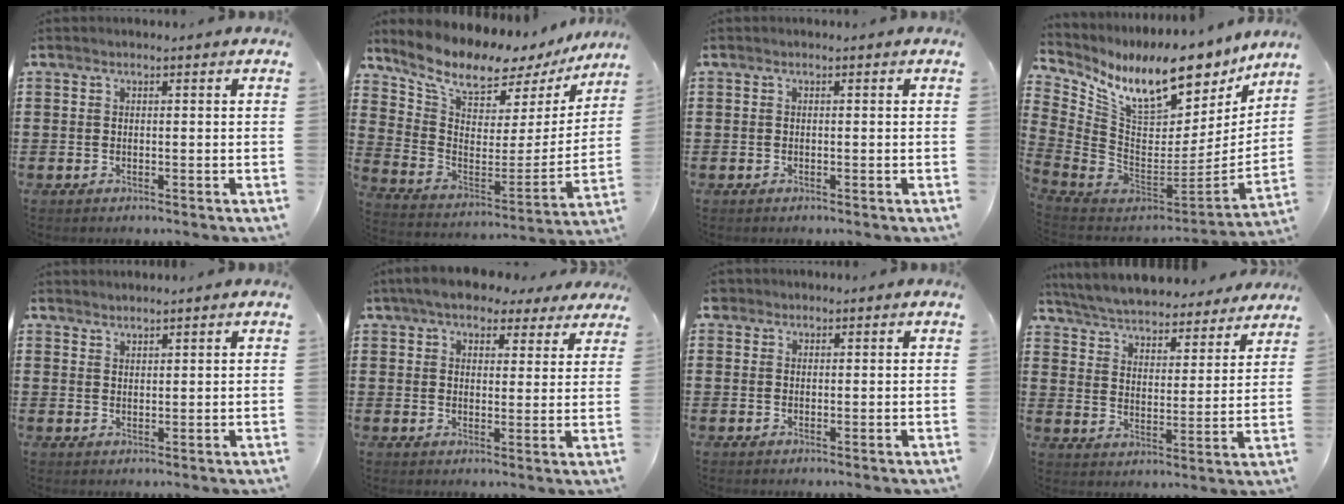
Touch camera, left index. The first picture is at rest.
{"total": 9.5, "force": [8.3, 2.6, 3.9], "torque": [-0.104, -0.065, 0.140]}
{"total": 0.0}
{"total": 13.0, "force": [9.4, 4.6, 7.7], "torque": [-0.157, -0.080, 0.161]}
{"total": 1.7, "force": [1.7, -0.1, -0.2], "torque": [0.002, 0.000, 0.034]}
{"total": 6.3, "force": [5.4, 2.3, 2.3], "torque": [-0.059, -0.003, 0.098]}
{"total": 1.3, "force": [0.9, 0.8, 0.1], "torque": [-0.007, 0.006, 0.018]}
{"total": 5.5, "force": [5.5, -0.1, 0.6], "torque": [-0.040, -0.043, 0.094]}